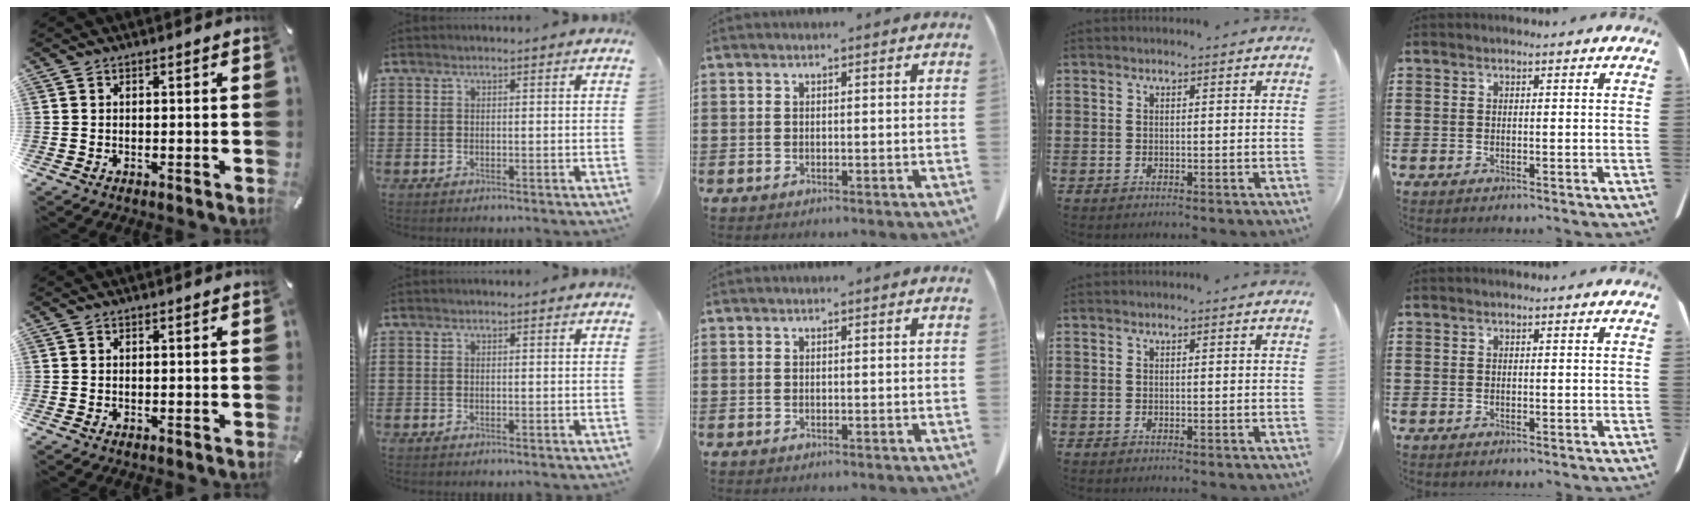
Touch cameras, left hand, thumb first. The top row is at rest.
{}